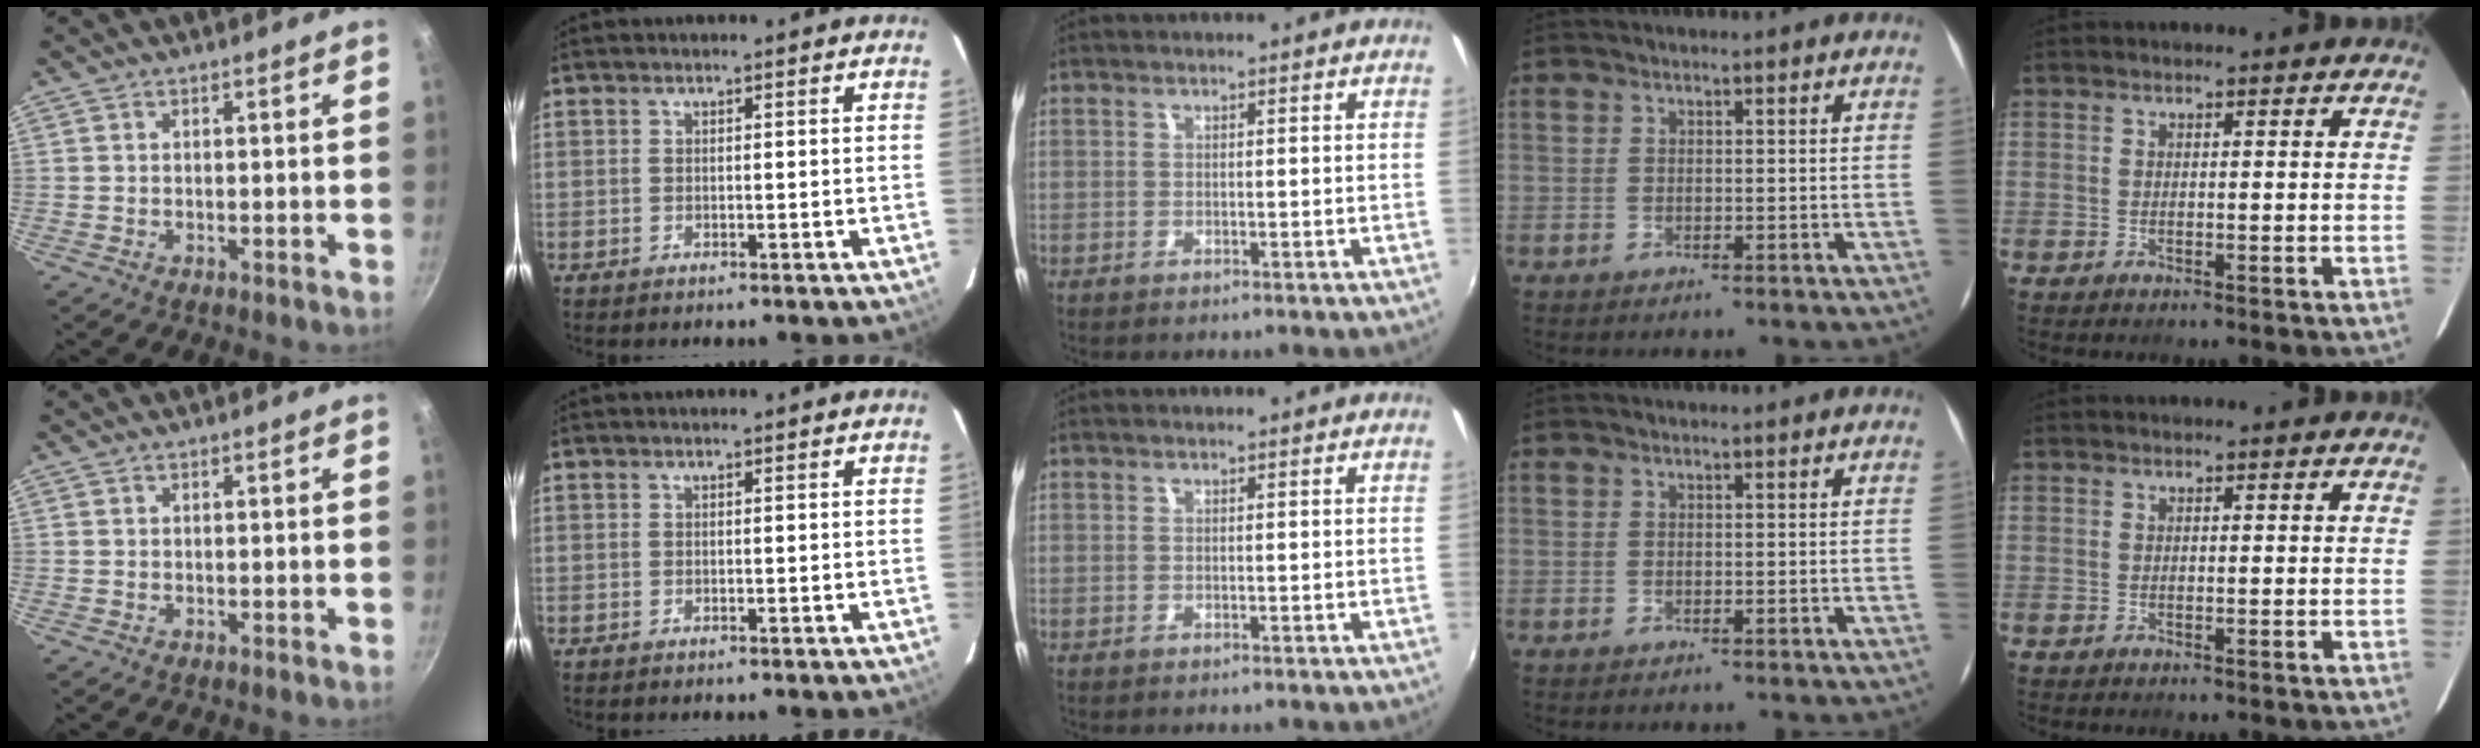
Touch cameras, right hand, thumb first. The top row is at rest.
{}